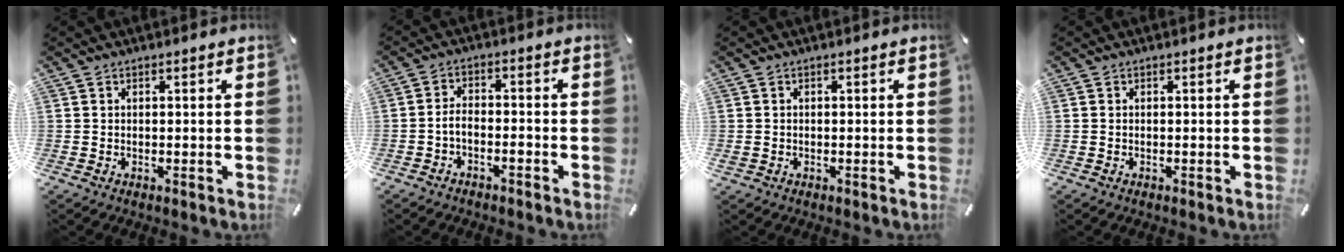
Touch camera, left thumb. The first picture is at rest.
{"total": 3.4, "force": [-2.2, 1.5, 2.1], "torque": [-0.043, 0.010, -0.044]}
{"total": 0.9, "force": [-0.3, 0.8, 0.4], "torque": [-0.007, 0.003, -0.007]}
{"total": 0.0}